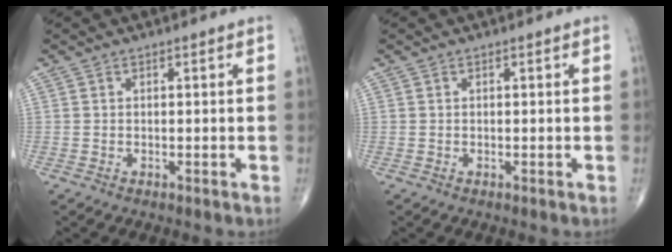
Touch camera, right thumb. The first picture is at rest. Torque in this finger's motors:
{"motor_torque": [0.00, 0.00, 0.00, 0.00, 0.01]}